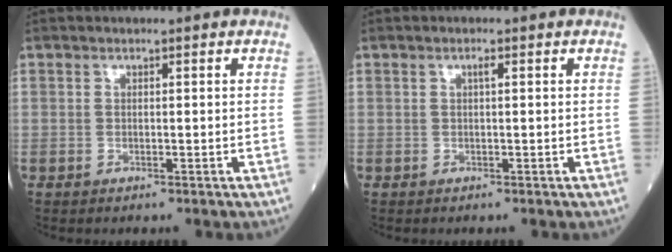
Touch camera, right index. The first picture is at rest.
{"total": 1.0, "force": [0.2, 0.3, 0.9], "torque": [-0.023, 0.003, 0.003]}